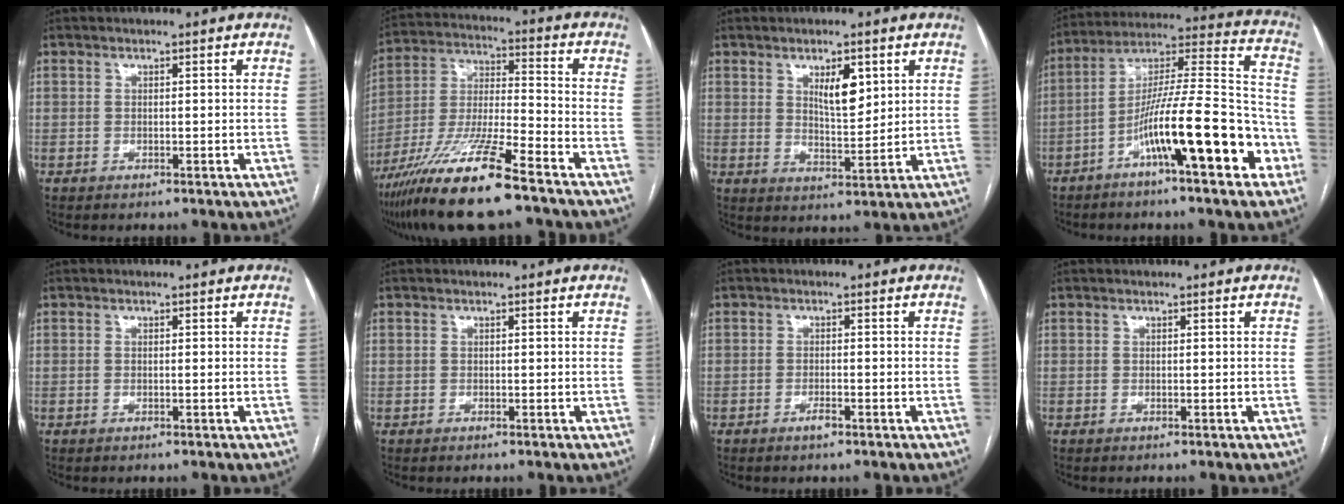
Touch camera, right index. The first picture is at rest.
{"total": 16.5, "force": [-11.5, 1.2, 11.9], "torque": [-0.250, -0.031, -0.211]}
{"total": 5.8, "force": [2.5, 2.0, 4.8], "torque": [-0.083, -0.005, 0.048]}
{"total": 18.1, "force": [-8.0, 2.2, 16.0], "torque": [-0.264, 0.015, -0.129]}
{"total": 0.0}
{"total": 0.0}
{"total": 1.5, "force": [-1.0, 0.3, 1.1], "torque": [-0.020, 0.000, -0.015]}
{"total": 0.0}